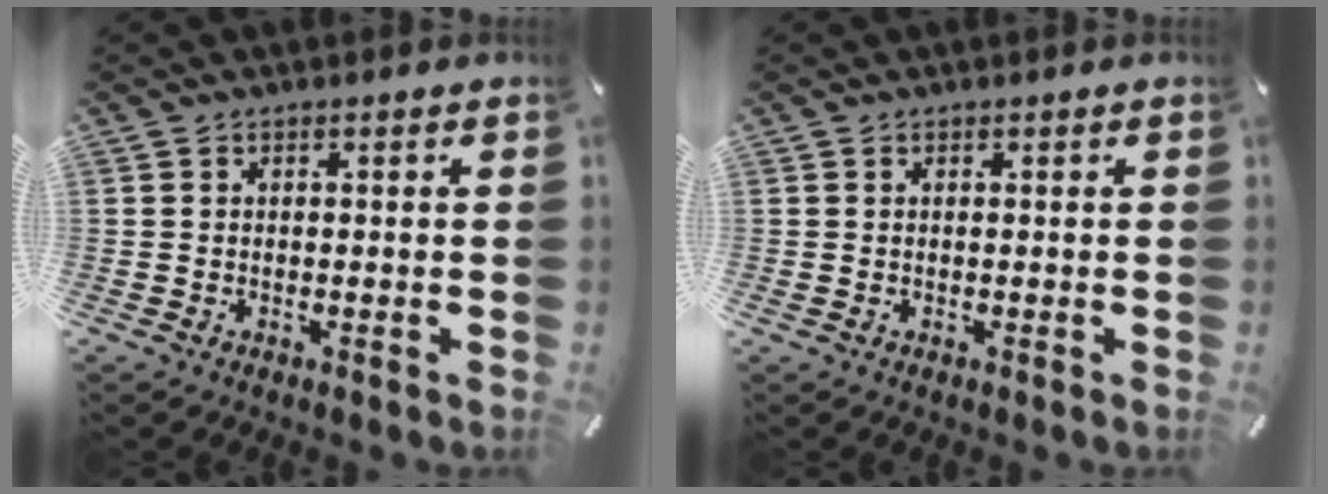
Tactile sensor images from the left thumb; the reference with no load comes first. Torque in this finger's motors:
{"motor_torque": [0.02, 0.08, 0.04, -0.04, 0.00]}